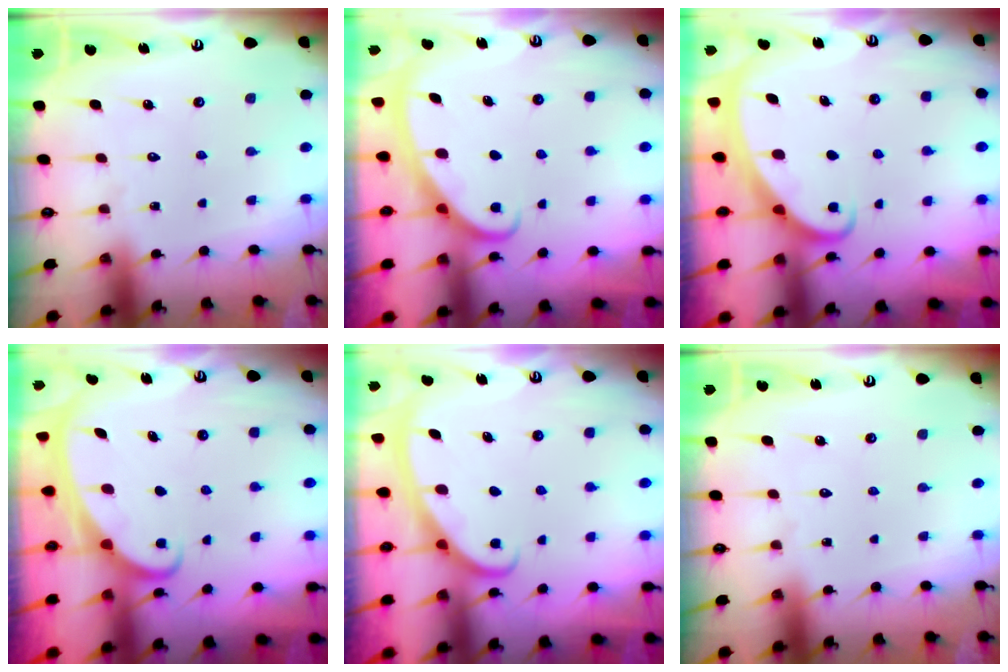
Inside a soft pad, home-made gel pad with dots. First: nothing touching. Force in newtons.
{"total": 2.8, "press": 2.8, "slide": 0.4}
{"total": 2.0, "press": 2.0, "slide": 0.4}
{"total": 2.1, "press": 2.1, "slide": 0.3}
{"total": 2.8, "press": 2.8, "slide": 0.4}
{"total": 0.0}